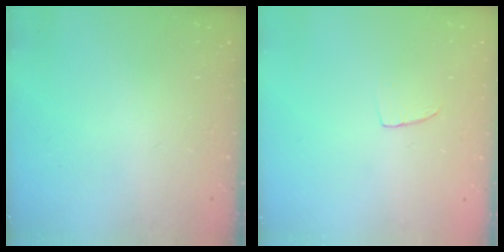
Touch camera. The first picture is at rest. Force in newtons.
{"total": 4.3, "press": 4.3, "slide": 0.3}